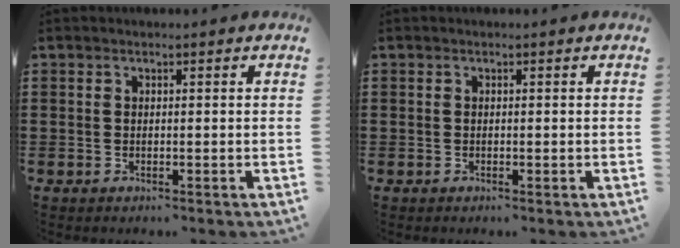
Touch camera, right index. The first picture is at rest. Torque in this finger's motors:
{"motor_torque": [0.24, 0.18, -0.01, 0.01]}